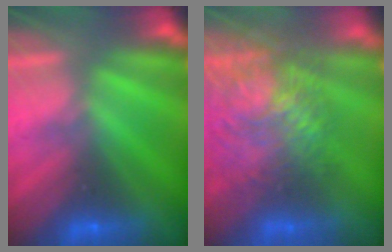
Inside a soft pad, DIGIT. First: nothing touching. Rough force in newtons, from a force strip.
{"total": 7.5}